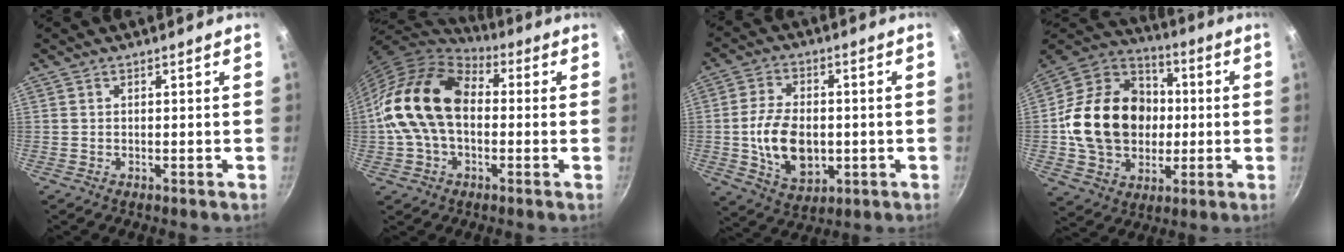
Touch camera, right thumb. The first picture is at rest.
{"total": 18.2, "force": [0.3, 12.6, 13.2], "torque": [-0.219, 0.041, -0.009]}
{"total": 13.0, "force": [-1.3, 8.5, 9.7], "torque": [-0.157, 0.004, -0.015]}
{"total": 22.5, "force": [-0.2, 18.1, 13.3], "torque": [-0.198, 0.034, -0.002]}